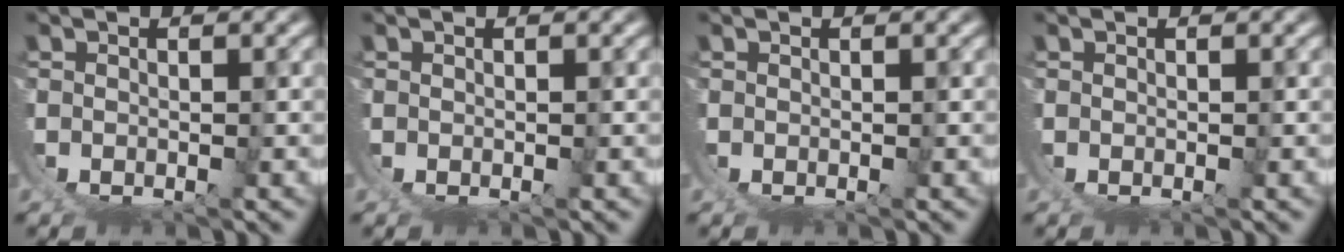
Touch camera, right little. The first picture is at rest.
{"total": 0.0}
{"total": 0.0}
{"total": 0.0}